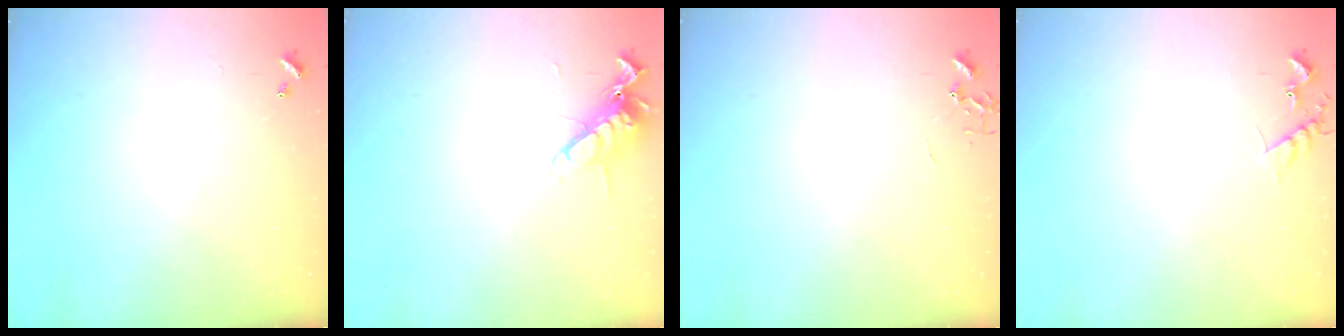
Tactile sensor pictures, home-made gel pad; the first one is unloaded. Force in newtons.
{"total": 11.1, "press": 11.1, "slide": 1.3}
{"total": 0.0}
{"total": 7.6, "press": 7.6, "slide": 0.4}